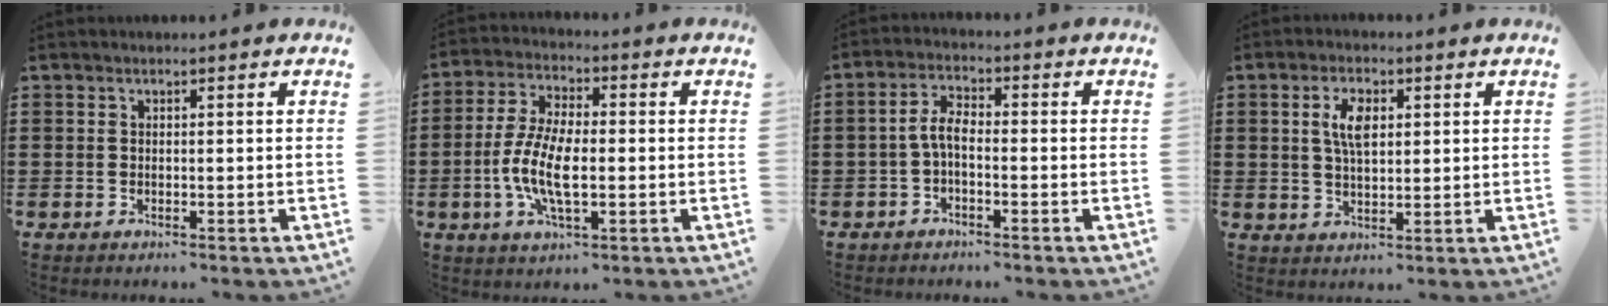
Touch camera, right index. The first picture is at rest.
{"total": 9.0, "force": [-1.9, 3.6, 8.1], "torque": [-0.184, -0.011, -0.041]}
{"total": 3.8, "force": [-1.0, 1.3, 3.4], "torque": [-0.083, 0.002, -0.026]}
{"total": 4.9, "force": [1.5, 2.2, 4.1], "torque": [-0.078, 0.009, 0.025]}